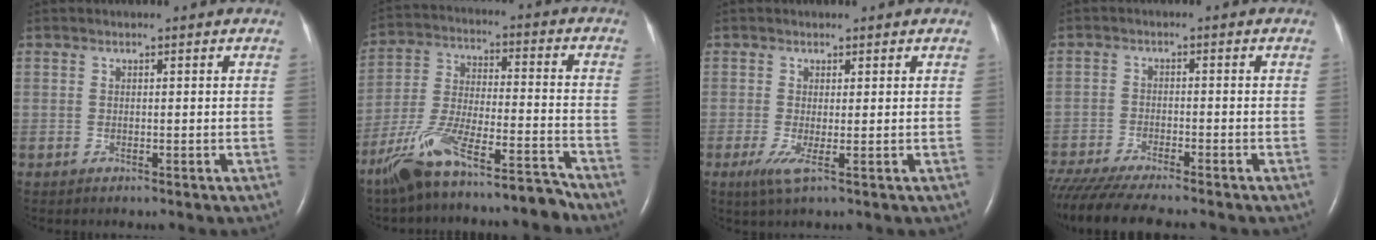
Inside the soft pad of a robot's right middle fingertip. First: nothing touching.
{"total": 13.7, "force": [-11.6, 1.8, 7.1], "torque": [-0.141, 0.012, -0.210]}
{"total": 2.7, "force": [-0.8, 0.0, 2.5], "torque": [-0.059, -0.011, -0.014]}
{"total": 11.7, "force": [-10.2, 0.7, 5.7], "torque": [-0.083, -0.028, -0.163]}